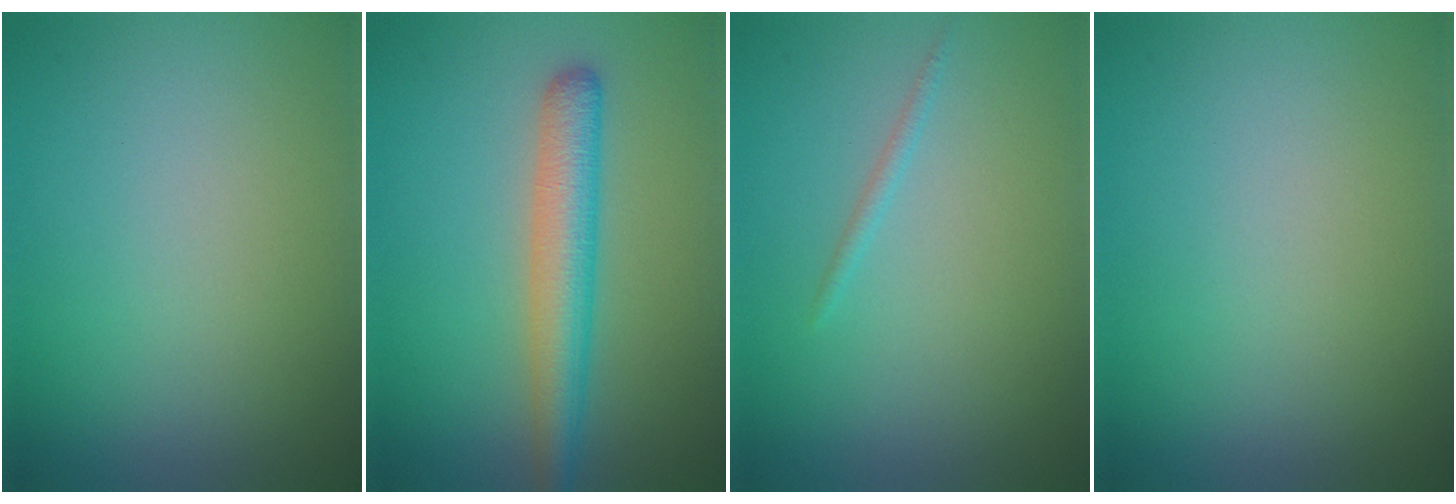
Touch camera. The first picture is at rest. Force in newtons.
{"total": 4.7, "press": 4.7, "slide": 0.1}
{"total": 0.8, "press": 0.8, "slide": 0.0}
{"total": 0.0}